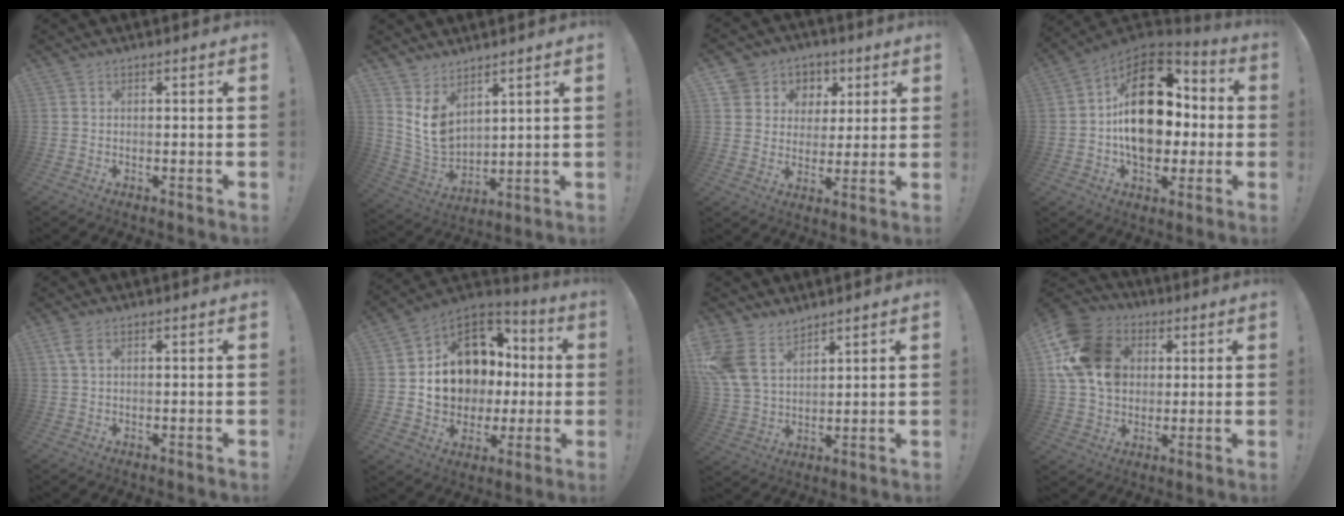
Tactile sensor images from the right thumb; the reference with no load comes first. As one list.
[{"total": 9.1, "force": [5.4, 5.5, 4.9], "torque": [-0.101, -0.042, 0.108]}, {"total": 8.5, "force": [2.6, 7.9, 1.7], "torque": [-0.025, -0.014, 0.057]}, {"total": 23.6, "force": [1.4, 15.5, 17.8], "torque": [-0.272, 0.010, 0.033]}, {"total": 2.6, "force": [1.0, 1.0, 2.2], "torque": [-0.039, 0.001, 0.017]}, {"total": 16.1, "force": [2.4, 13.5, 8.5], "torque": [-0.127, -0.010, 0.075]}, {"total": 11.8, "force": [7.8, 7.3, 5.0], "torque": [-0.113, -0.042, 0.156]}, {"total": 18.1, "force": [4.2, 14.5, 10.0], "torque": [-0.168, -0.004, 0.085]}]